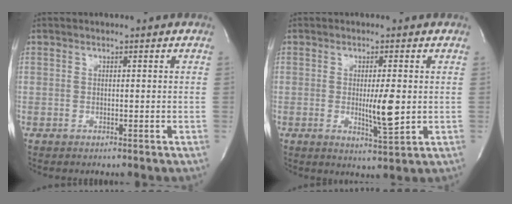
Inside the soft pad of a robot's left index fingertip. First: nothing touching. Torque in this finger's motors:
{"motor_torque": [0.05, 0.01, 0.18, 0.04]}